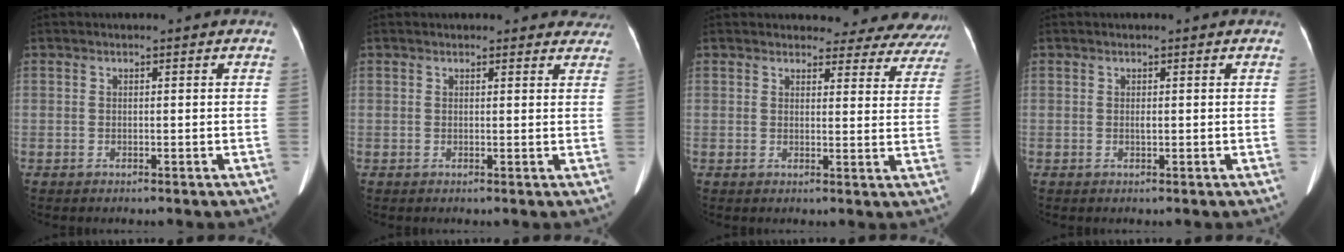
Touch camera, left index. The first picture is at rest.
{"total": 8.1, "force": [7.5, 2.6, 1.6], "torque": [0.015, -0.008, 0.061]}
{"total": 15.3, "force": [14.6, 4.2, 1.9], "torque": [0.022, -0.064, 0.132]}
{"total": 0.6, "force": [-0.4, 0.2, 0.4], "torque": [-0.013, -0.012, -0.008]}